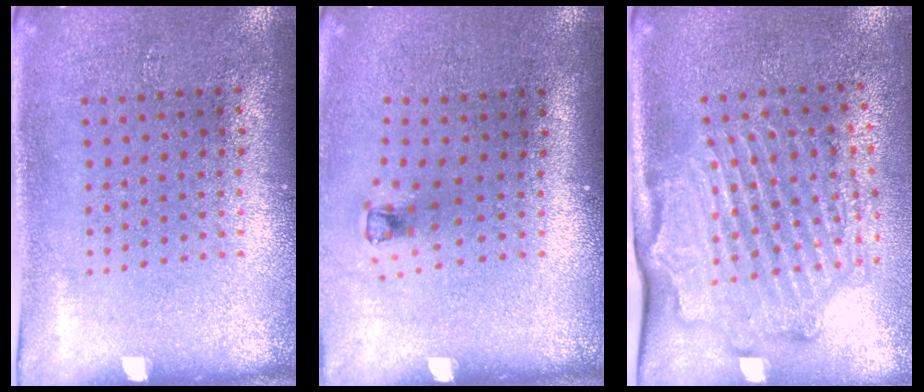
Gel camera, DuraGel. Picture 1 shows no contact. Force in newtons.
{"total": 0.7, "press": 0.3, "slide": 0.6}
{"total": 2.2, "press": 2.2, "slide": 0.2}